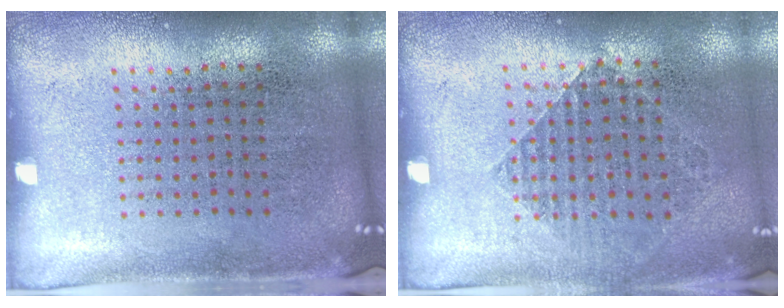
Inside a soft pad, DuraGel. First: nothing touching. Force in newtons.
{"total": 0.9, "press": 0.9, "slide": 0.1}